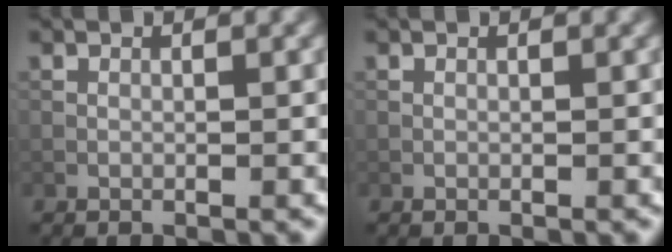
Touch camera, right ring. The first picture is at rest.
{"total": 0.0}